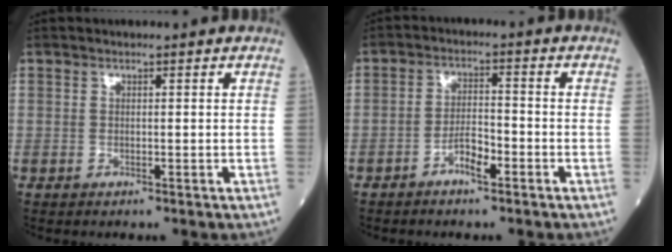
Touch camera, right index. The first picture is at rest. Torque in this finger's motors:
{"motor_torque": [0.09, -0.11, 0.08, 0.07]}